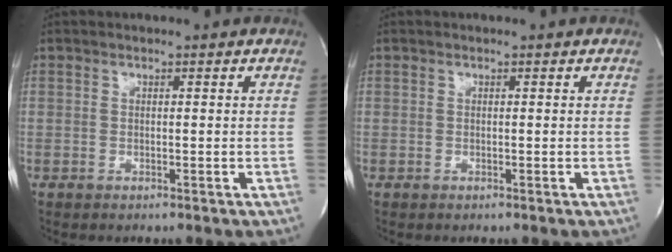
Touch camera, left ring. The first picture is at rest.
{"total": 0.0}